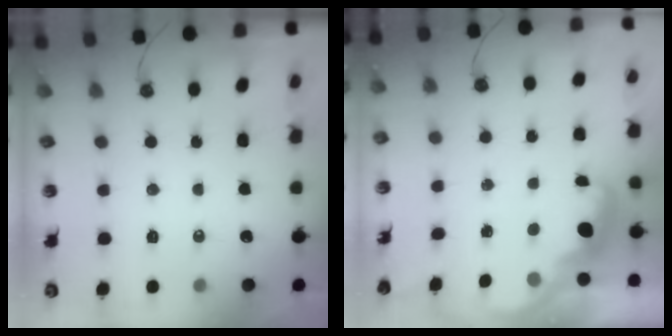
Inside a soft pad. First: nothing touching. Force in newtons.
{"total": 2.8, "press": 2.7, "slide": 0.8}